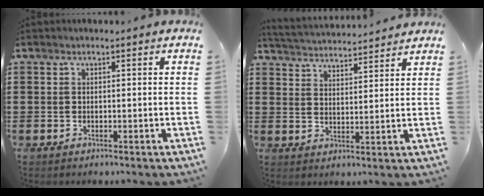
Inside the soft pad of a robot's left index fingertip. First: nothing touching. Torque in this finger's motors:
{"motor_torque": [0.01, 0.01, -0.02, -0.02]}